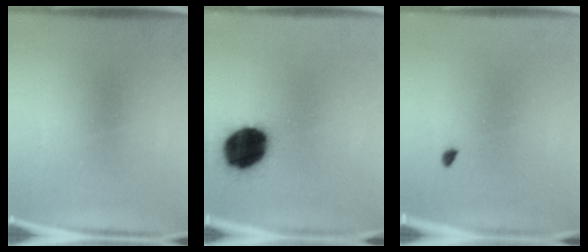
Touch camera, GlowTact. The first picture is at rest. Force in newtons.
{"total": 16.8}
{"total": 0.8}